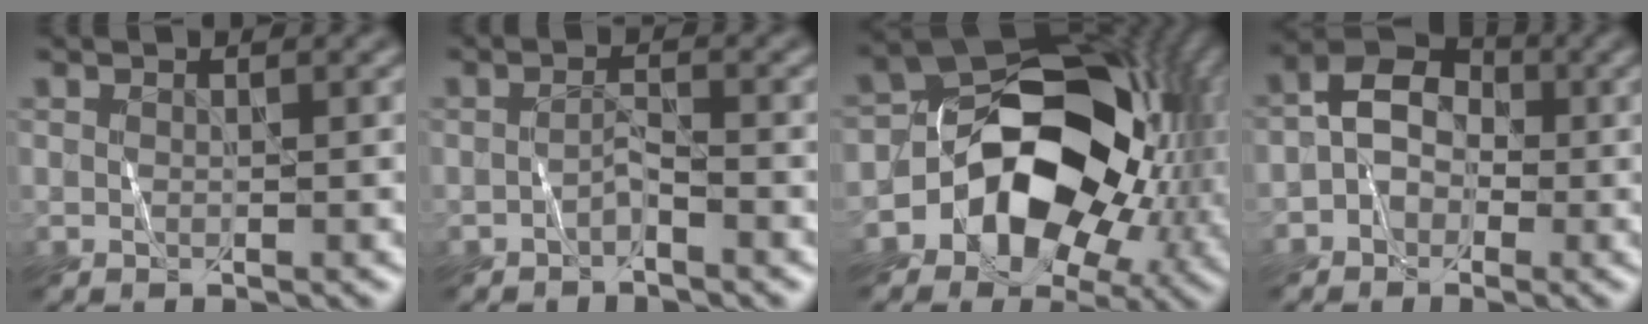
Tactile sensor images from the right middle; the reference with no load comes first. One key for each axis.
{"total": 1.0, "fx": -0.8, "fy": 0.0, "fz": 0.6, "tx": -0.011, "ty": 0.009, "tz": -0.015}
{"total": 13.3, "fx": -2.6, "fy": 9.6, "fz": 8.7, "tx": -0.105, "ty": 0.008, "tz": -0.057}
{"total": 3.3, "fx": -1.1, "fy": 2.7, "fz": 1.6, "tx": -0.014, "ty": 0.017, "tz": -0.029}